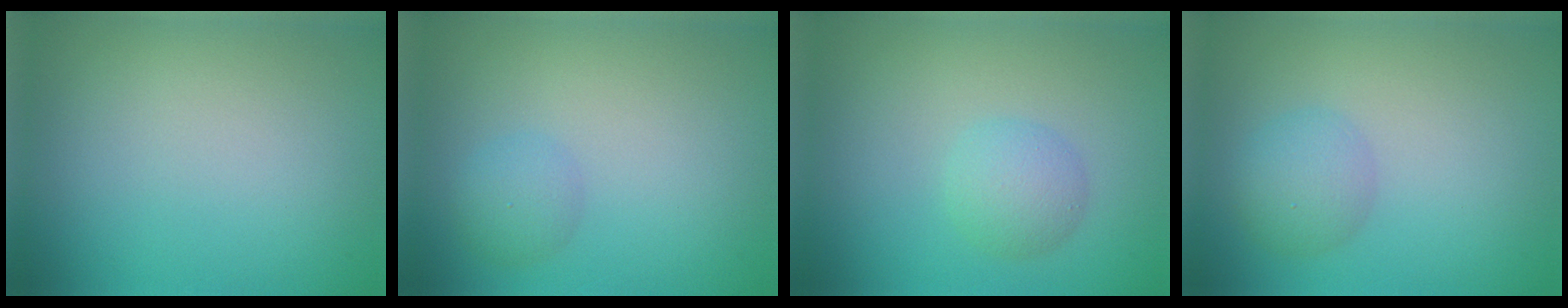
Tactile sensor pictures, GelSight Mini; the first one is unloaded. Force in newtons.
{"total": 2.0, "press": 2.0, "slide": 0.0}
{"total": 2.6, "press": 2.6, "slide": 0.1}
{"total": 2.8, "press": 2.8, "slide": 0.1}